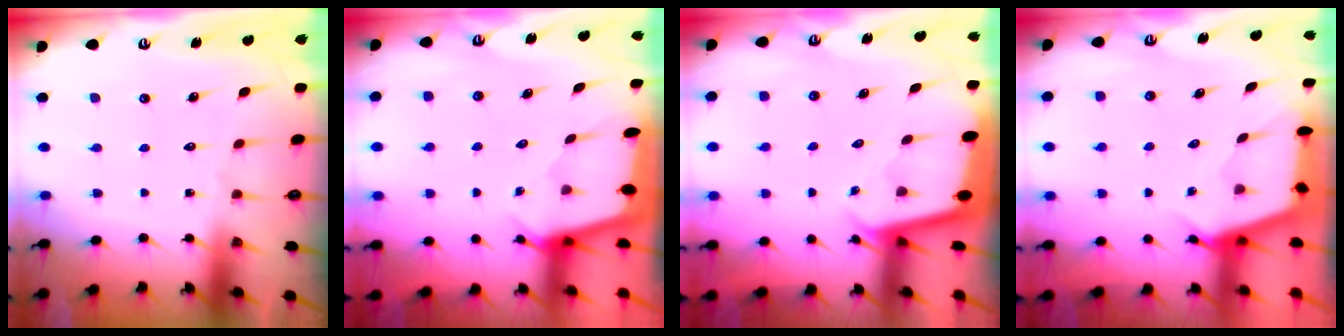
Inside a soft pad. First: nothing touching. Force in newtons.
{"total": 2.2, "press": 2.2, "slide": 0.3}
{"total": 1.9, "press": 1.9, "slide": 0.2}
{"total": 2.6, "press": 2.6, "slide": 0.3}